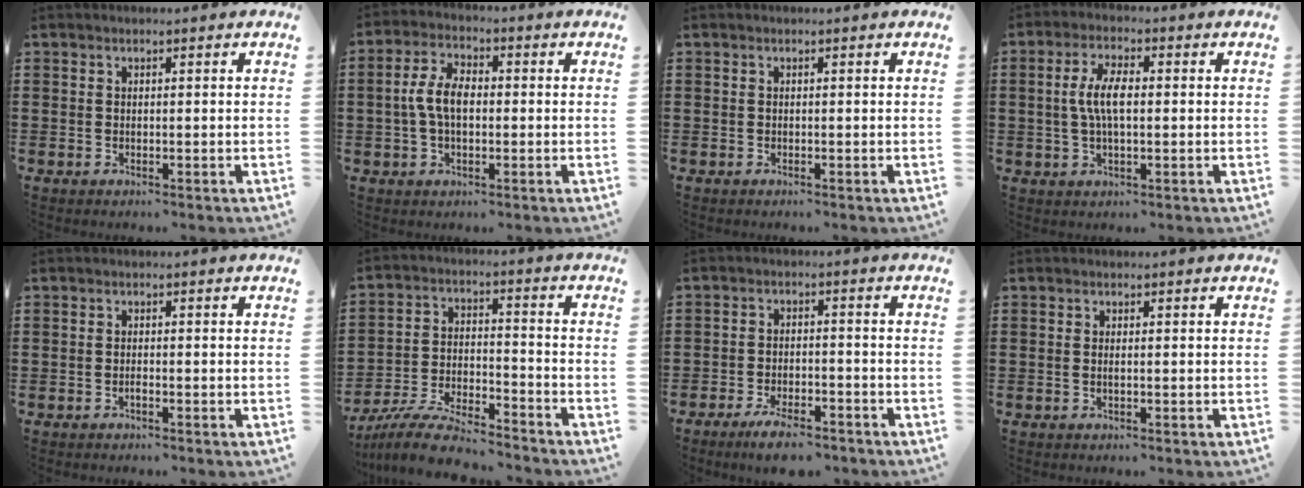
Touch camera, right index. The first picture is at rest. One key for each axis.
{"total": 6.0, "fx": -0.3, "fy": 3.2, "fz": 5.1, "tx": -0.124, "ty": 0.000, "tz": -0.015}
{"total": 0.0}
{"total": 6.0, "fx": 0.1, "fy": 2.2, "fz": 5.6, "tx": -0.125, "ty": -0.001, "tz": -0.007}
{"total": 0.7, "fx": -0.5, "fy": 0.0, "fz": 0.5, "tx": -0.012, "ty": -0.007, "tz": -0.008}
{"total": 8.4, "fx": -7.9, "fy": 0.8, "fz": 2.9, "tx": -0.062, "ty": 0.010, "tz": -0.153}
{"total": 4.7, "fx": -4.2, "fy": 0.6, "fz": 2.1, "tx": -0.041, "ty": 0.000, "tz": -0.079}
{"total": 0.6, "fx": -0.1, "fy": -0.1, "fz": 0.6, "tx": -0.011, "ty": -0.007, "tz": 0.000}